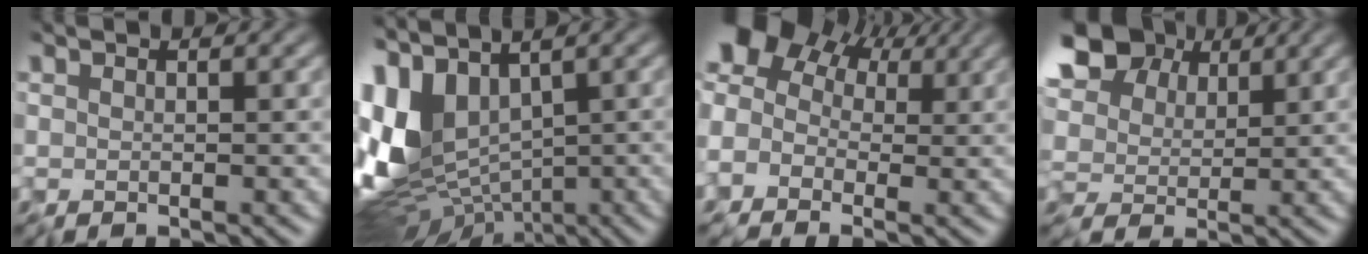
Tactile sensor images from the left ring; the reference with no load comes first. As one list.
[{"total": 10.5, "force": [0.2, 6.1, 8.5], "torque": [-0.200, -0.004, 0.010]}, {"total": 7.5, "force": [1.5, 5.4, 5.1], "torque": [-0.085, 0.032, 0.001]}, {"total": 8.9, "force": [4.3, 5.7, 5.5], "torque": [-0.134, 0.026, 0.061]}]